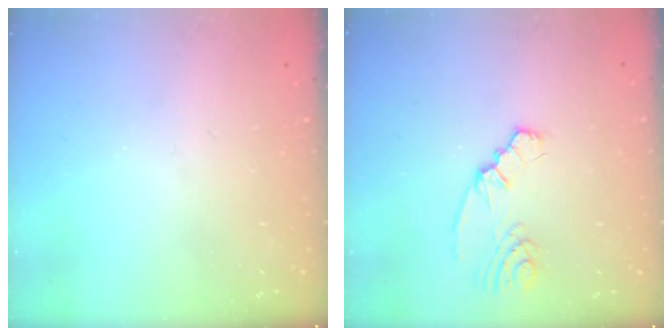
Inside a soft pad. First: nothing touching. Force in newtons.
{"total": 2.7, "press": 2.6, "slide": 0.8}